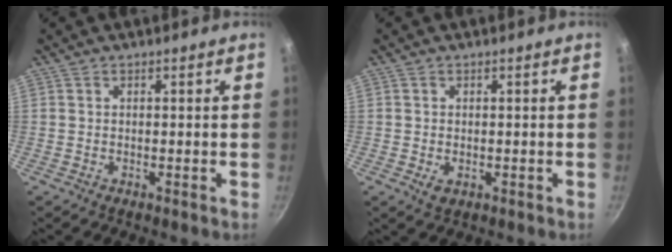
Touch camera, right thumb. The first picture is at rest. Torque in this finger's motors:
{"motor_torque": [-0.29, 0.10, -0.23, 0.04, 0.11]}